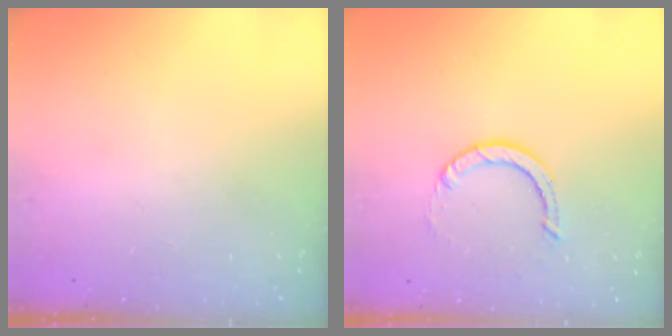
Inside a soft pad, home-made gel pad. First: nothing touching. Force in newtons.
{"total": 3.8, "press": 3.8, "slide": 0.4}